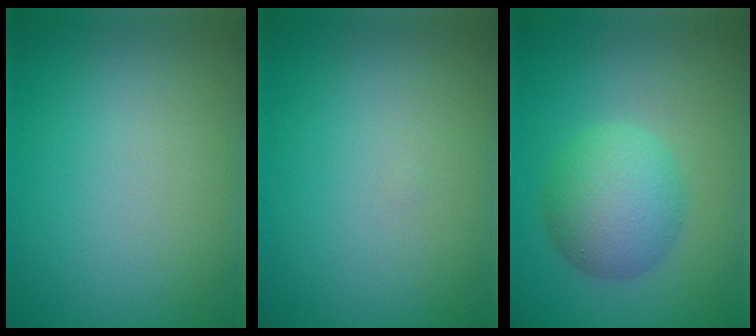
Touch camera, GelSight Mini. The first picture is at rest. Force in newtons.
{"total": 0.0}
{"total": 4.7, "press": 4.7, "slide": 0.2}